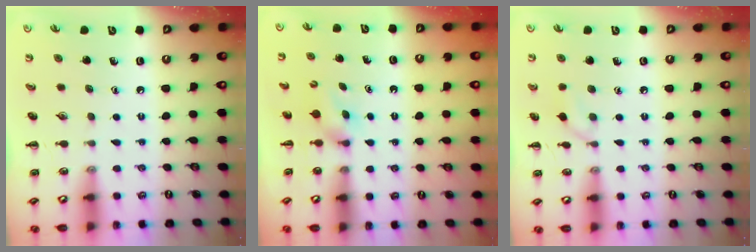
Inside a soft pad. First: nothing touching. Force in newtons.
{"total": 4.2, "press": 4.0, "slide": 1.0}
{"total": 6.0, "press": 5.8, "slide": 1.5}